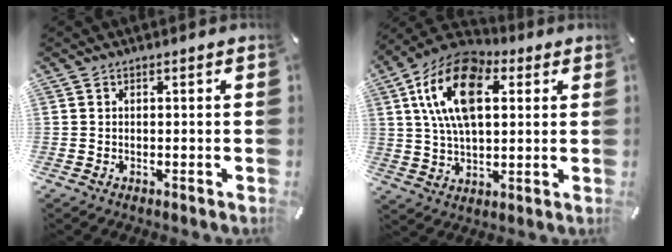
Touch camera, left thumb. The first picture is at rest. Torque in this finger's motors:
{"motor_torque": [0.66, 0.65, 1.84, -0.93, 0.58]}